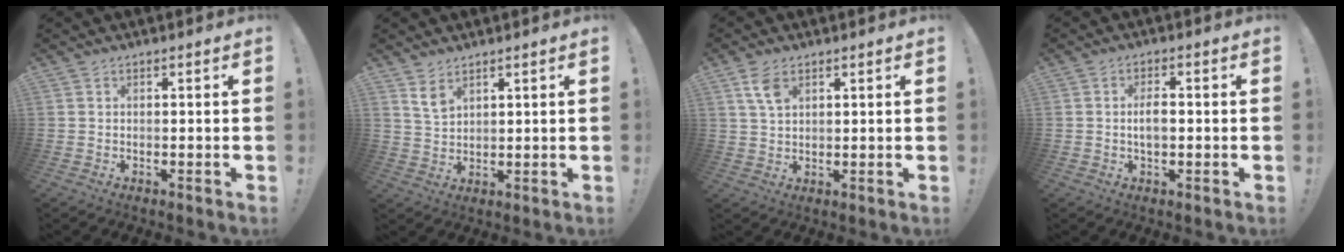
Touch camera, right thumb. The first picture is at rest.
{"total": 5.2, "force": [3.6, 2.8, 2.5], "torque": [-0.036, -0.023, 0.066]}
{"total": 5.7, "force": [3.0, 3.0, 3.9], "torque": [-0.066, -0.009, 0.055]}
{"total": 3.8, "force": [-0.2, 1.7, 3.4], "torque": [-0.053, -0.001, -0.010]}